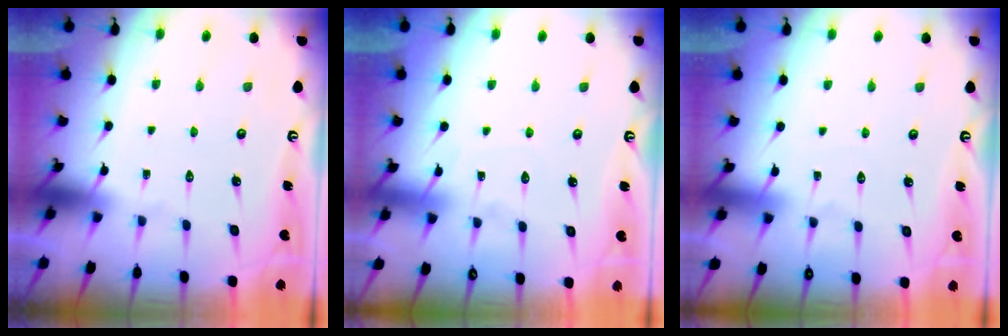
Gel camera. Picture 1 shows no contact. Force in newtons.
{"total": 5.1, "press": 5.0, "slide": 0.7}
{"total": 2.9, "press": 2.9, "slide": 0.3}